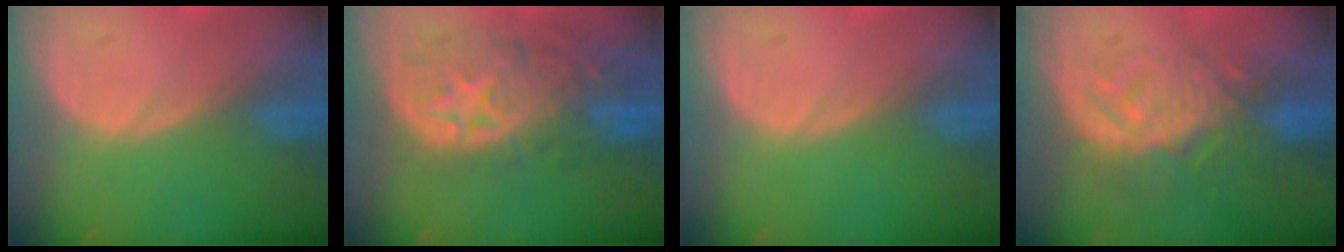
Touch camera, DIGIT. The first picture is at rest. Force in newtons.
{"total": 11.2, "press": 9.8, "slide": 5.3}
{"total": 0.0}
{"total": 9.2, "press": 8.3, "slide": 4.0}